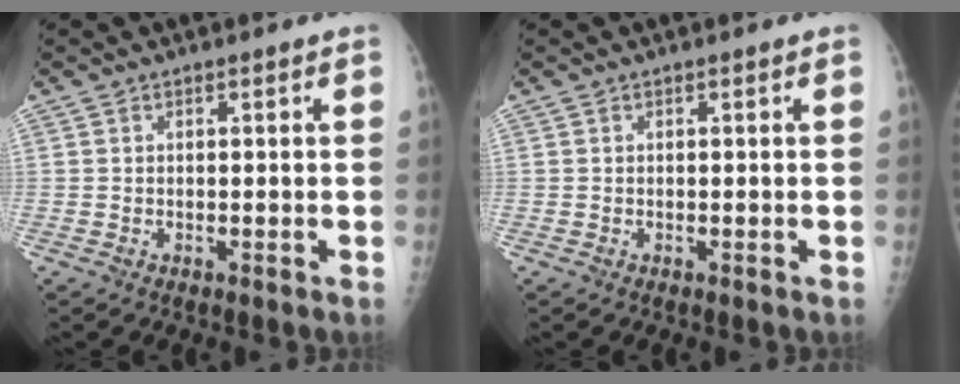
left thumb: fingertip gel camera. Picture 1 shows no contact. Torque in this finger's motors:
{"motor_torque": [0.01, 0.05, -0.07, -0.06, 0.00]}